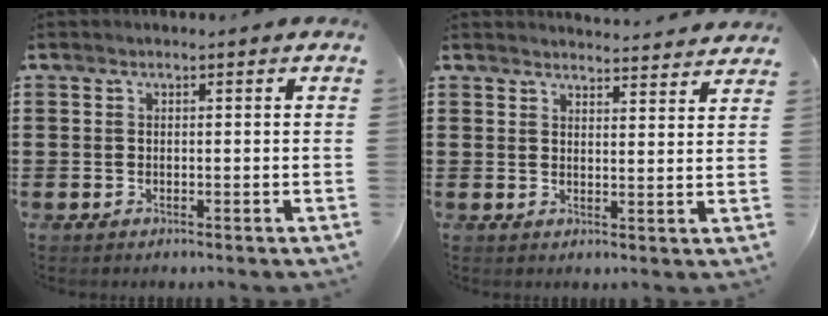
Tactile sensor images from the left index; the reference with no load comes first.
{"total": 3.2, "force": [3.2, -0.2, 0.1], "torque": [-0.004, -0.021, 0.057]}